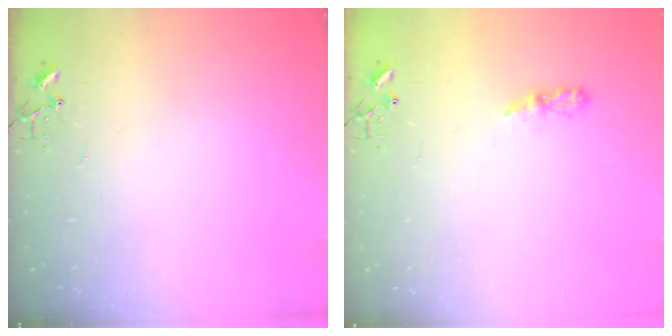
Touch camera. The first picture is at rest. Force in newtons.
{"total": 5.0, "press": 4.9, "slide": 0.5}